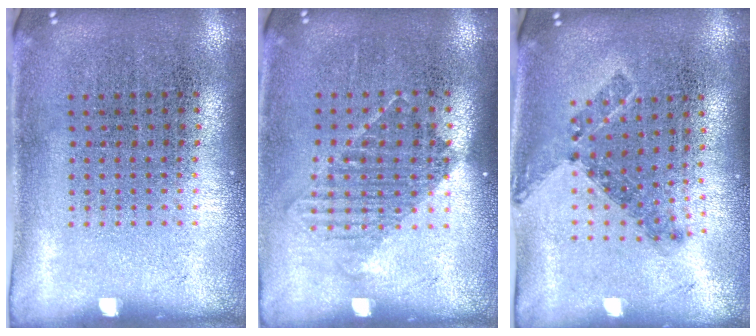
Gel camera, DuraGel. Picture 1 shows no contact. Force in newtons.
{"total": 1.2, "press": 1.0, "slide": 0.7}
{"total": 0.6, "press": 0.5, "slide": 0.3}